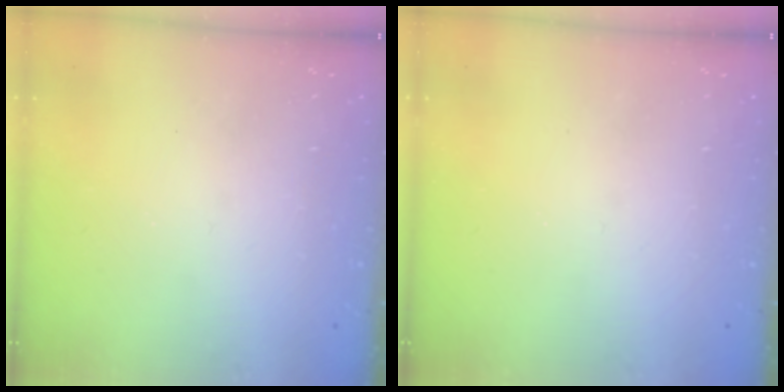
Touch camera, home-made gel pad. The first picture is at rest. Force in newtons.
{"total": 0.0}